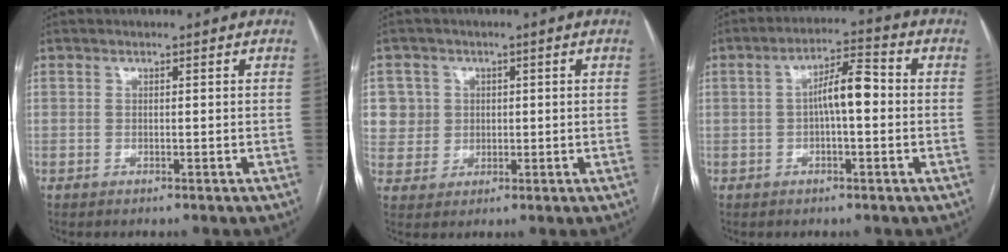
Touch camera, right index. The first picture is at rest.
{"total": 6.6, "force": [1.8, 6.3, 0.1], "torque": [0.007, 0.017, 0.045]}
{"total": 6.6, "force": [-0.1, 1.6, 6.4], "torque": [-0.114, 0.023, -0.003]}